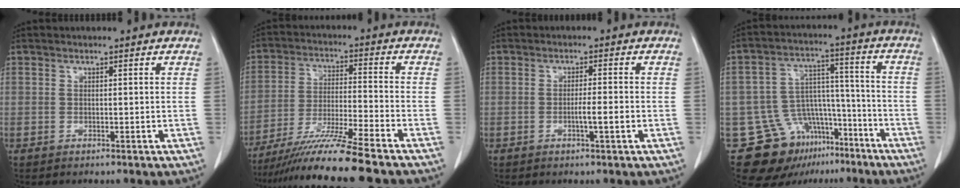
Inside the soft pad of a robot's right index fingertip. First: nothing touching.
{"total": 13.5, "force": [-11.2, -1.8, 7.4], "torque": [-0.123, -0.028, -0.190]}
{"total": 2.8, "force": [-0.8, -0.1, 2.7], "torque": [-0.042, 0.001, -0.012]}
{"total": 14.5, "force": [-9.4, 9.9, 4.7], "torque": [-0.074, 0.070, -0.138]}